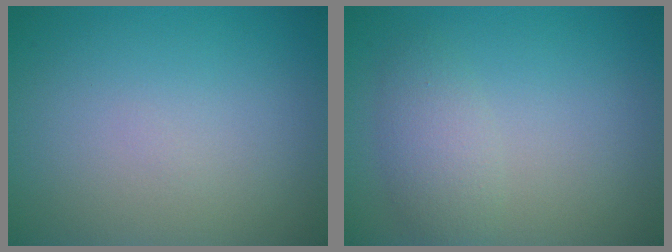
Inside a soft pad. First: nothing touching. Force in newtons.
{"total": 2.6, "press": 2.6, "slide": 0.1}